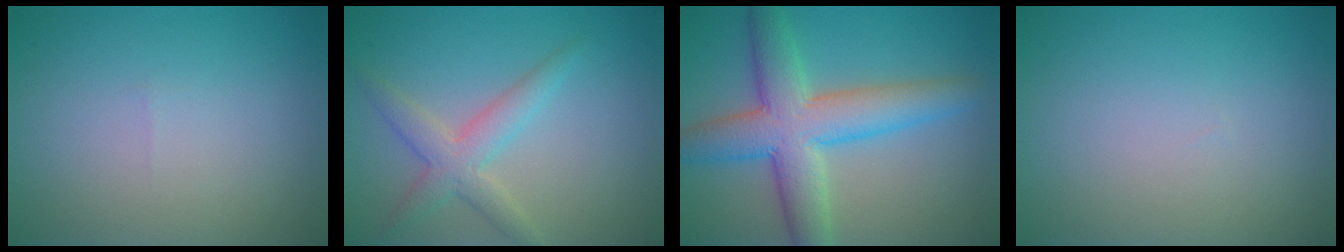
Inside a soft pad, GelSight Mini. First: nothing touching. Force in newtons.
{"total": 3.3, "press": 3.3, "slide": 0.1}
{"total": 7.9, "press": 7.9, "slide": 0.3}
{"total": 0.0}